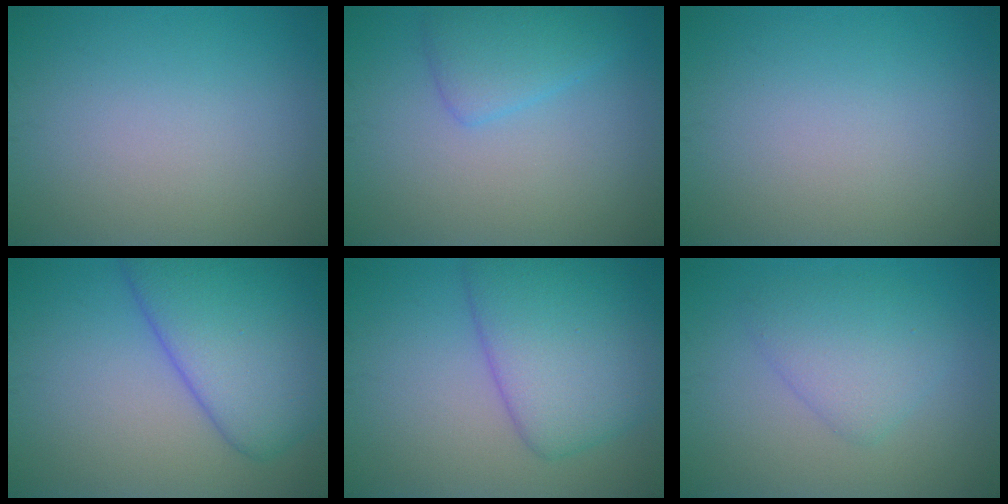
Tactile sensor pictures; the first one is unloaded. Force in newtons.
{"total": 2.8, "press": 2.8, "slide": 0.2}
{"total": 0.0}
{"total": 9.0, "press": 9.0, "slide": 0.6}
{"total": 7.2, "press": 7.2, "slide": 0.2}
{"total": 3.3, "press": 3.3, "slide": 0.1}